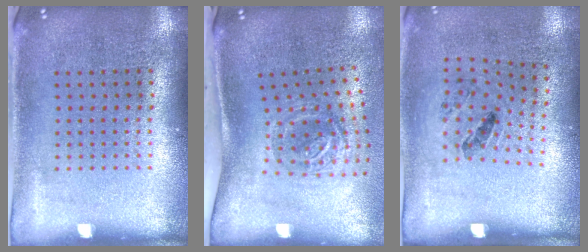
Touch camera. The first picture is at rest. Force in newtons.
{"total": 1.9, "press": 1.2, "slide": 1.6}
{"total": 1.4, "press": 0.8, "slide": 1.2}